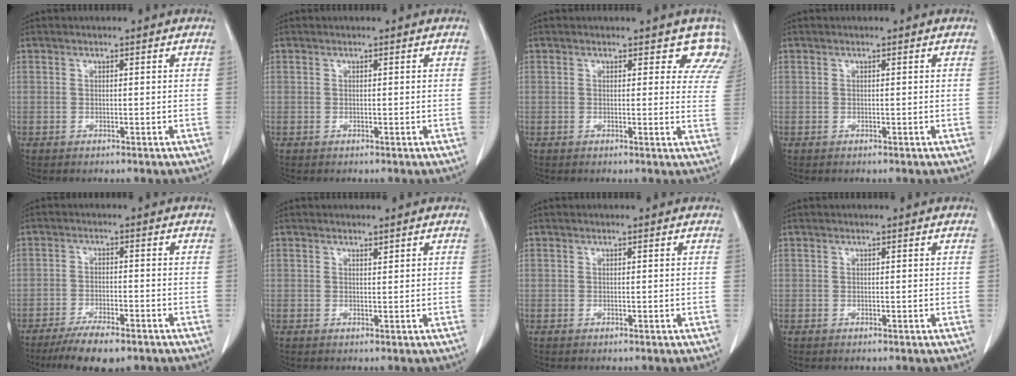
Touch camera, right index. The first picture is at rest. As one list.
[{"total": 0.0}, {"total": 5.9, "force": [4.9, 3.0, 1.4], "torque": [0.018, -0.010, 0.024]}, {"total": 0.0}, {"total": 7.6, "force": [-5.7, 1.9, 4.6], "torque": [-0.075, -0.013, -0.092]}, {"total": 0.5, "force": [0.5, 0.0, 0.2], "torque": [-0.007, -0.005, 0.008]}, {"total": 0.0}, {"total": 0.0}]